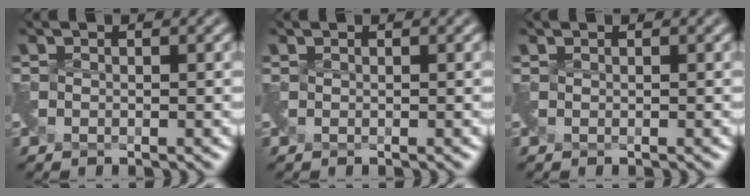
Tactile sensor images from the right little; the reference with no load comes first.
{"total": 0.0}
{"total": 0.0}